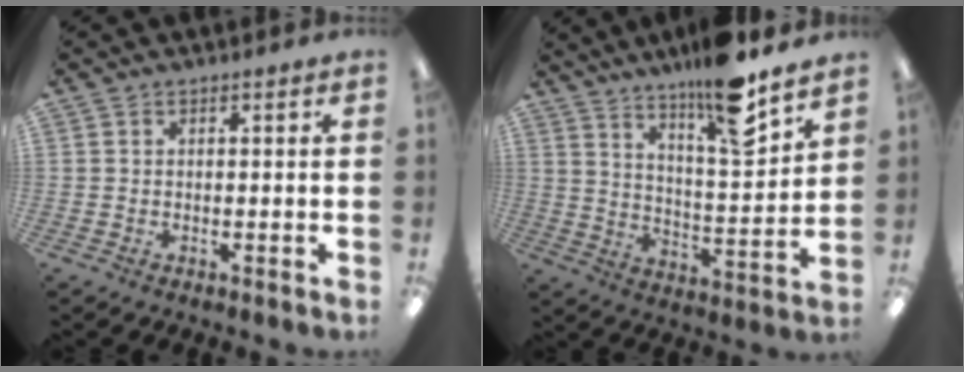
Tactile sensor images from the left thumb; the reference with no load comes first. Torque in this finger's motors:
{"motor_torque": [1.95, -0.10, 2.45, -0.32, 0.22]}